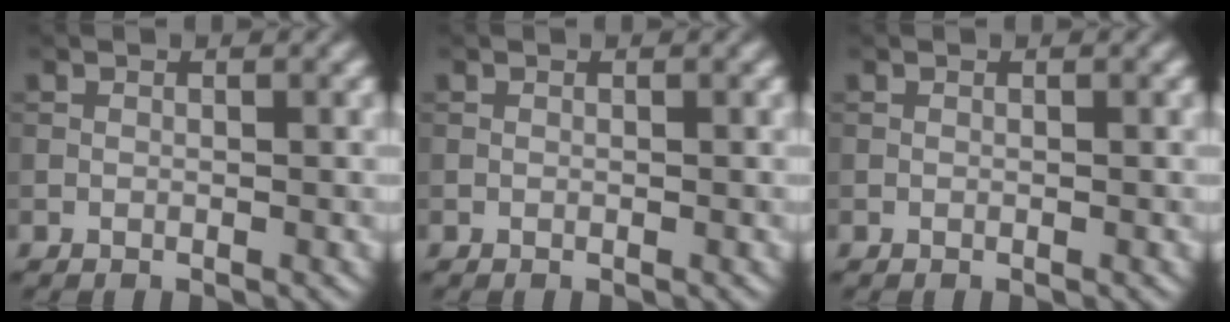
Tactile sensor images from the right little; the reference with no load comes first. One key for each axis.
{"total": 0.0}
{"total": 0.0}